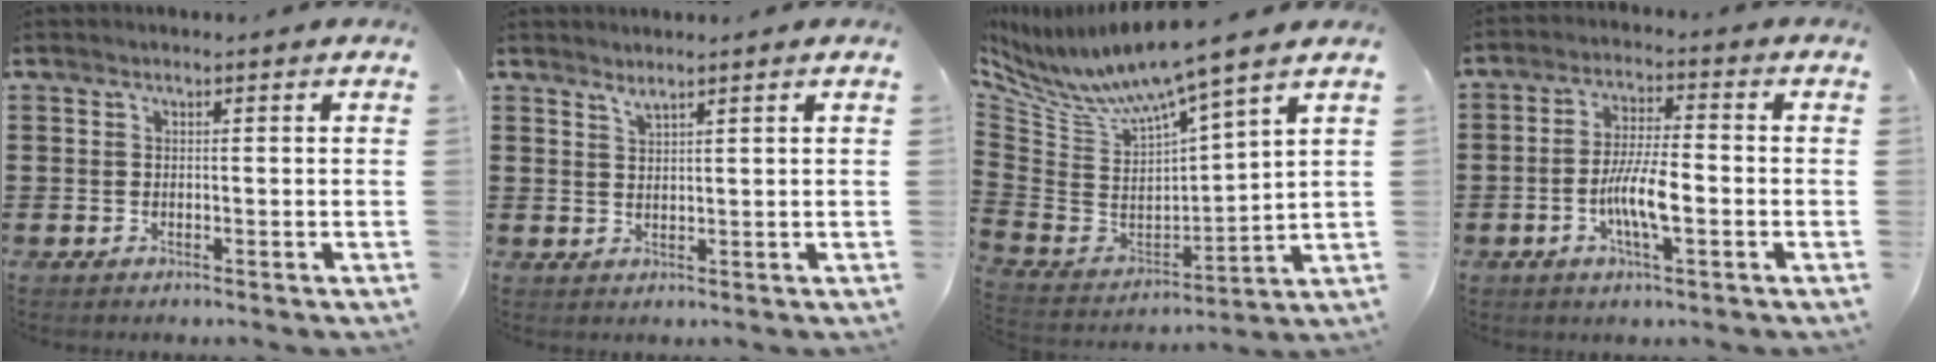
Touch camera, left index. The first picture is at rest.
{"total": 1.8, "force": [1.7, -0.3, 0.5], "torque": [-0.013, -0.001, 0.033]}
{"total": 7.6, "force": [6.1, -0.1, 4.5], "torque": [-0.117, -0.056, 0.098]}
{"total": 7.3, "force": [-1.8, 1.9, 6.9], "torque": [-0.143, -0.004, -0.039]}